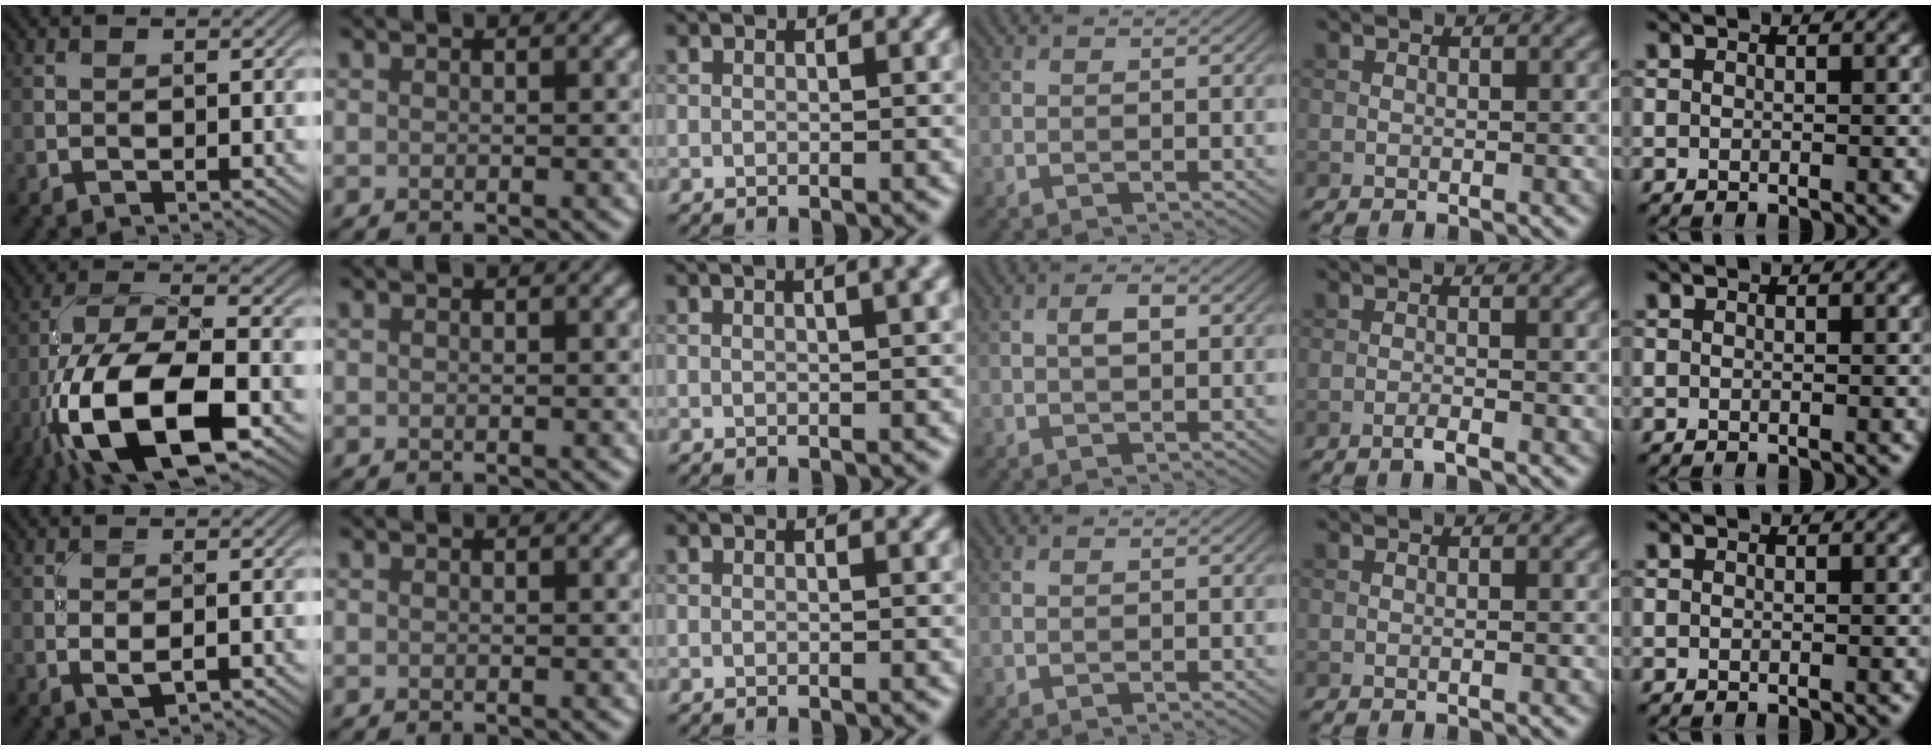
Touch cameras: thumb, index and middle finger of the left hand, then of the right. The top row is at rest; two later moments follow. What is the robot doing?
{"motion": "unscrew", "object": "medicine bottle"}